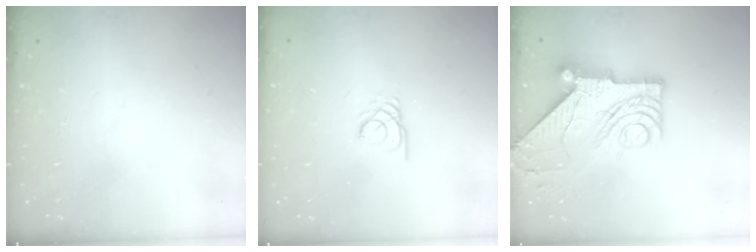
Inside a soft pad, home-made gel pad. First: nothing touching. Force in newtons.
{"total": 2.4, "press": 2.4, "slide": 0.3}
{"total": 13.5, "press": 13.4, "slide": 1.7}